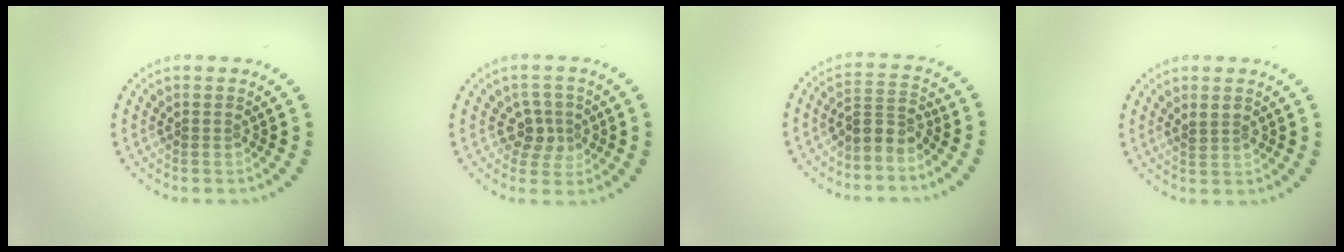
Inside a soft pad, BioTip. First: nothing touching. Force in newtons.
{"total": 2.4, "press": 2.2, "slide": 1.0}
{"total": 2.6, "press": 2.0, "slide": 1.6}
{"total": 1.4, "press": 1.3, "slide": 0.5}